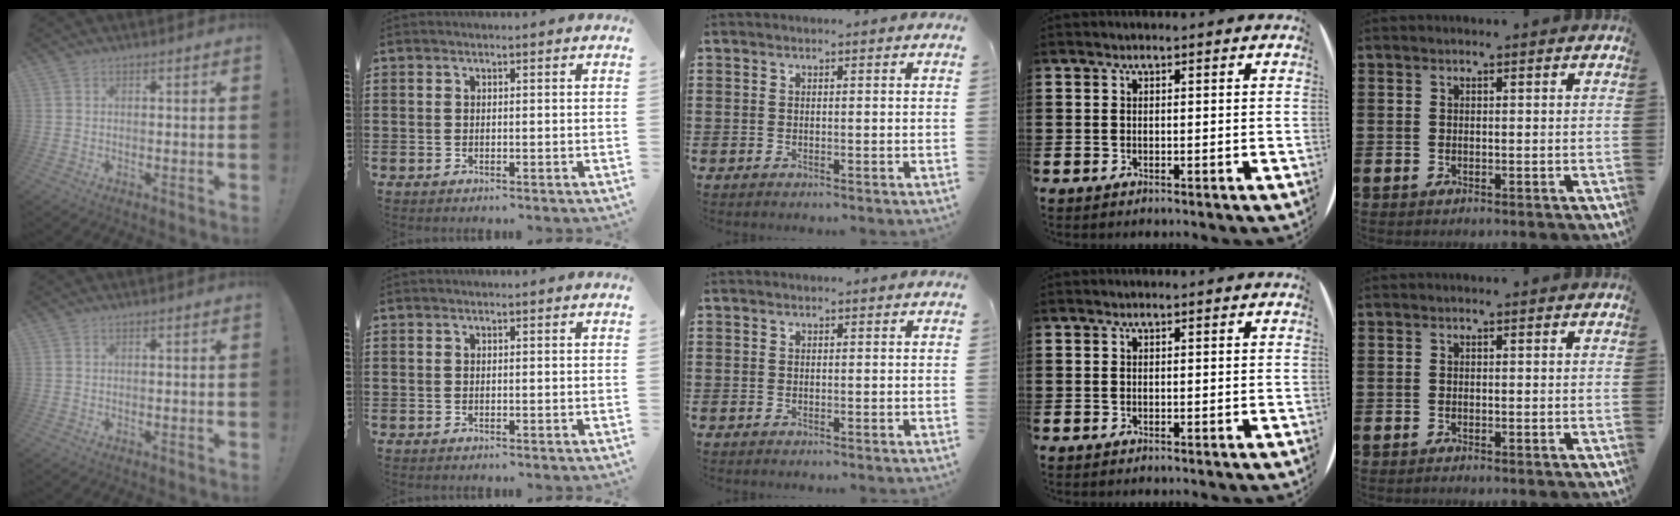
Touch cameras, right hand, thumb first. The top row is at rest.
{}